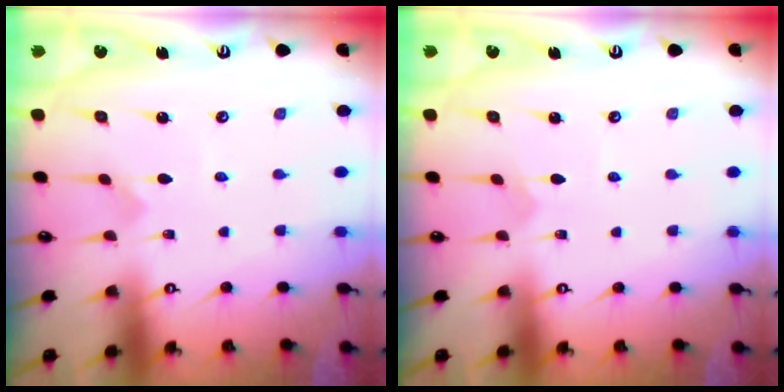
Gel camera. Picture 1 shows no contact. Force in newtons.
{"total": 2.4, "press": 2.4, "slide": 0.2}